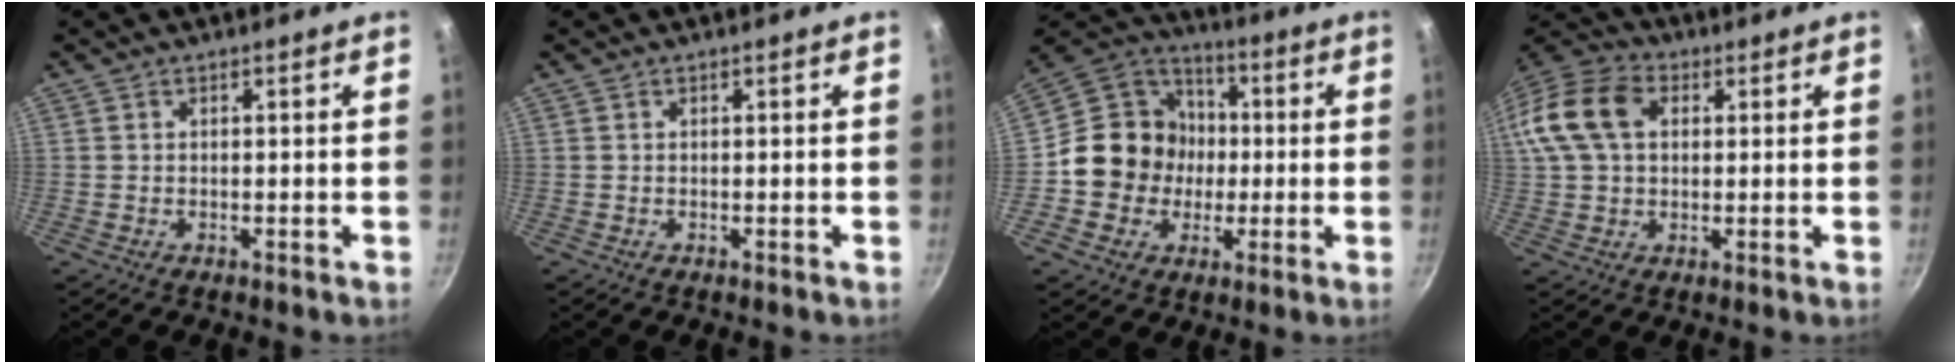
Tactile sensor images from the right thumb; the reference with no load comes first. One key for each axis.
{"total": 0.0}
{"total": 14.9, "fx": -1.2, "fy": 13.7, "fz": 5.6, "tx": -0.055, "ty": 0.028, "tz": -0.030}
{"total": 15.5, "fx": 3.6, "fy": 11.0, "fz": 10.3, "tx": -0.201, "ty": 0.030, "tz": 0.051}